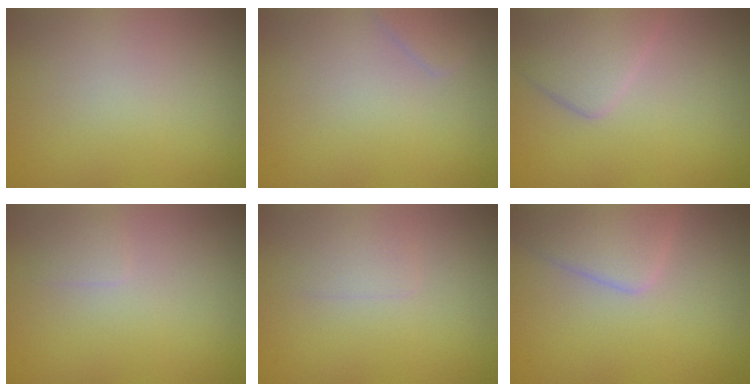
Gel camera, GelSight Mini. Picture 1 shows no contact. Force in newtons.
{"total": 1.3, "press": 1.3, "slide": 0.1}
{"total": 3.4, "press": 3.4, "slide": 0.4}
{"total": 0.7, "press": 0.7, "slide": 0.1}
{"total": 1.1, "press": 1.1, "slide": 0.1}
{"total": 3.7, "press": 3.7, "slide": 0.3}